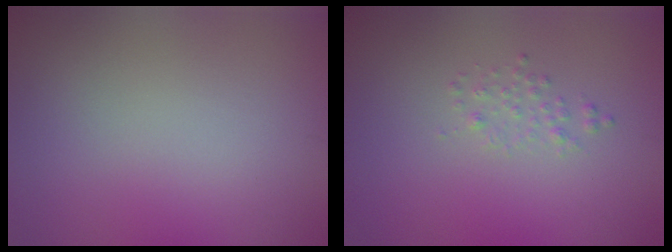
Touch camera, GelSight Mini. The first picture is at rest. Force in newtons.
{"total": 1.0, "press": 1.0, "slide": 0.1}